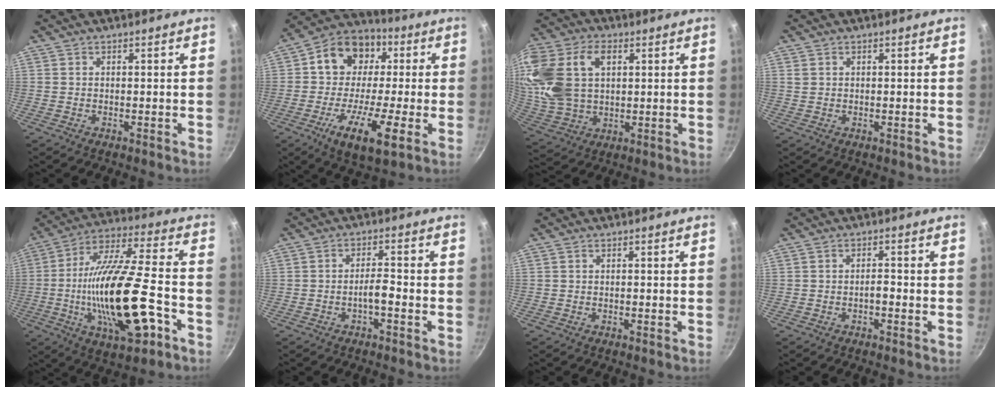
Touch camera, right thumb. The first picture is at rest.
{"total": 18.1, "force": [-1.8, 11.7, 13.6], "torque": [-0.197, 0.045, -0.046]}
{"total": 21.1, "force": [5.7, 14.2, 14.6], "torque": [-0.311, 0.007, 0.112]}
{"total": 1.2, "force": [0.5, 0.9, 0.5], "torque": [-0.009, 0.003, 0.010]}
{"total": 24.3, "force": [-6.8, 8.2, 21.9], "torque": [-0.386, 0.023, -0.115]}
{"total": 3.1, "force": [-1.6, 0.7, 2.5], "torque": [-0.046, 0.020, -0.029]}
{"total": 0.0}
{"total": 1.7, "force": [-0.8, 0.7, 1.3], "torque": [-0.015, 0.013, -0.015]}